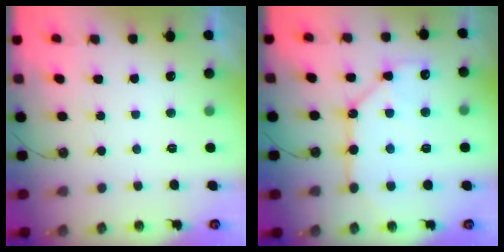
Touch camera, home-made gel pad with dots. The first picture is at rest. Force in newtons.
{"total": 11.1, "press": 11.1, "slide": 1.1}